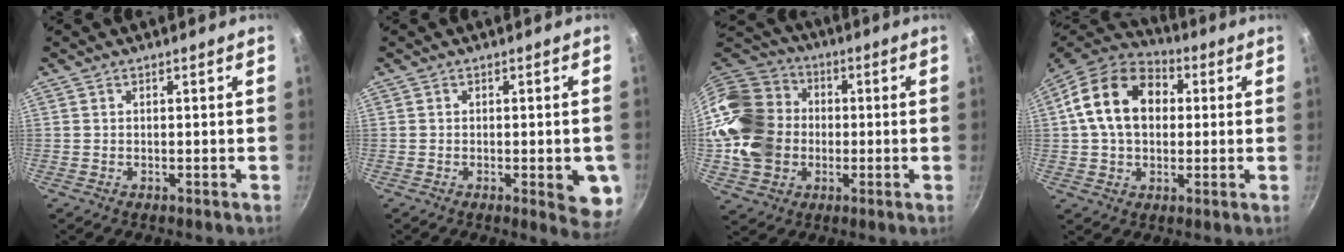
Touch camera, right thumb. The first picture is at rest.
{"total": 7.0, "force": [-1.7, 2.3, 6.4], "torque": [-0.059, -0.002, -0.020]}
{"total": 20.5, "force": [-0.9, 17.3, 11.0], "torque": [-0.205, 0.042, -0.013]}
{"total": 16.8, "force": [2.8, 12.2, 11.2], "torque": [-0.171, 0.026, 0.032]}